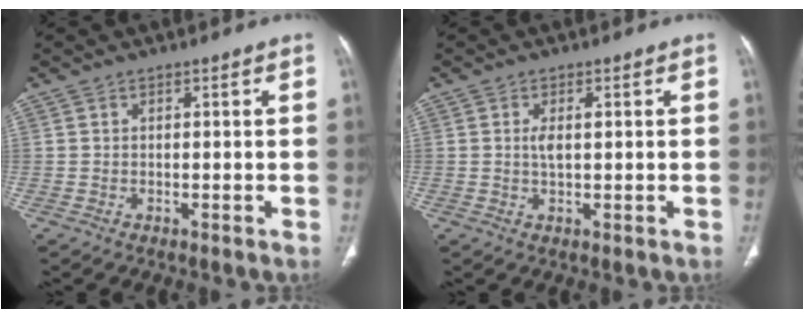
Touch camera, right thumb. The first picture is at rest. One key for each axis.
{"total": 2.5, "fx": 0.4, "fy": 0.9, "fz": 2.3, "tx": -0.045, "ty": -0.002, "tz": 0.007}